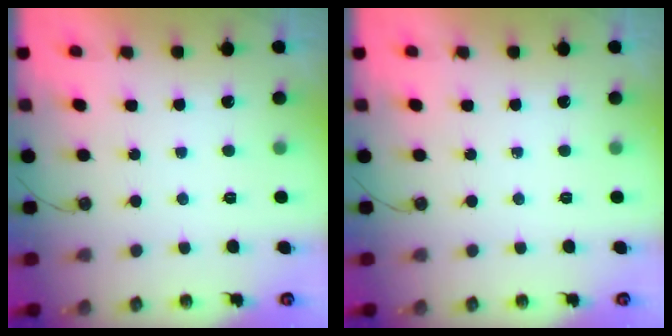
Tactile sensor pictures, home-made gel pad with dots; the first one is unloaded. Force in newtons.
{"total": 0.0}